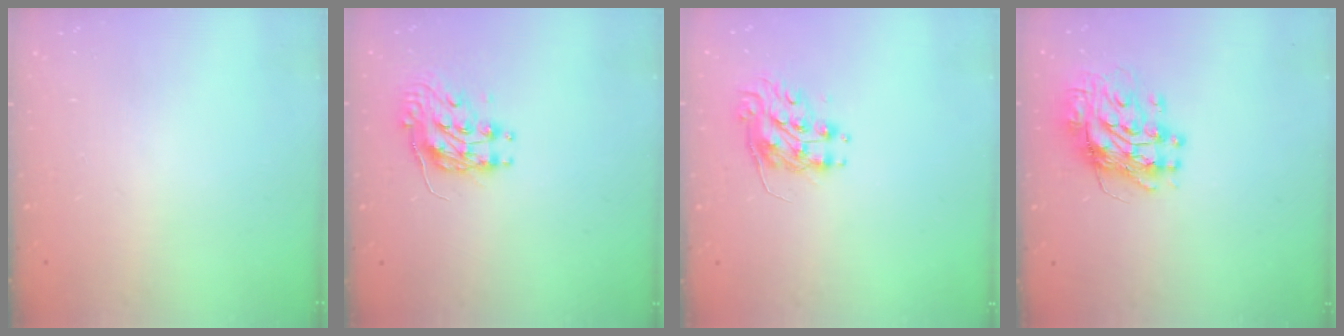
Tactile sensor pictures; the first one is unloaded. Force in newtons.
{"total": 9.3, "press": 9.3, "slide": 0.1}
{"total": 8.8, "press": 8.7, "slide": 0.4}
{"total": 11.6, "press": 11.6, "slide": 1.2}